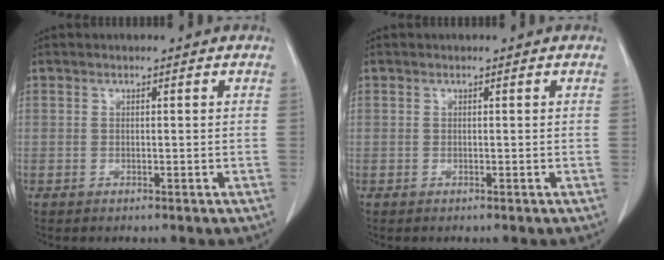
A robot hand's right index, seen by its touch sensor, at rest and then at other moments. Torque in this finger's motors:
{"motor_torque": [0.00, 0.00, 0.00, 0.00]}